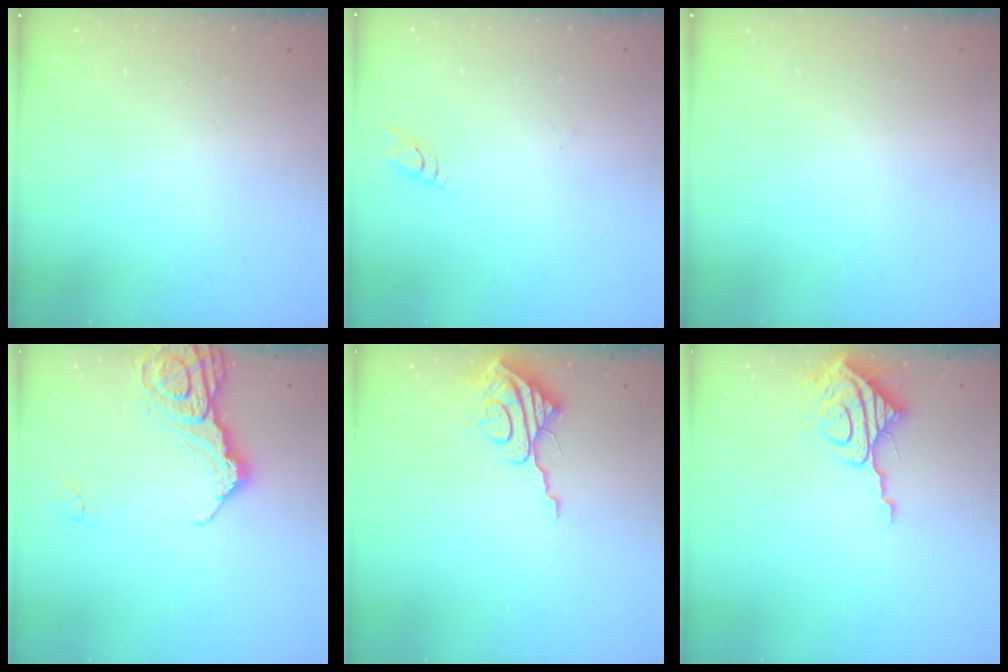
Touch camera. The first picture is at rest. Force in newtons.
{"total": 3.7, "press": 3.6, "slide": 0.3}
{"total": 0.0}
{"total": 14.0, "press": 13.9, "slide": 1.6}
{"total": 9.3, "press": 9.3, "slide": 0.9}
{"total": 11.0, "press": 11.0, "slide": 1.2}